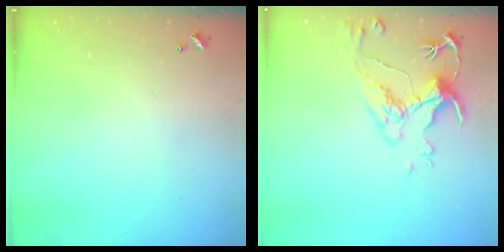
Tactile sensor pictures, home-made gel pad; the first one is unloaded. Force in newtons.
{"total": 6.6, "press": 6.5, "slide": 1.5}